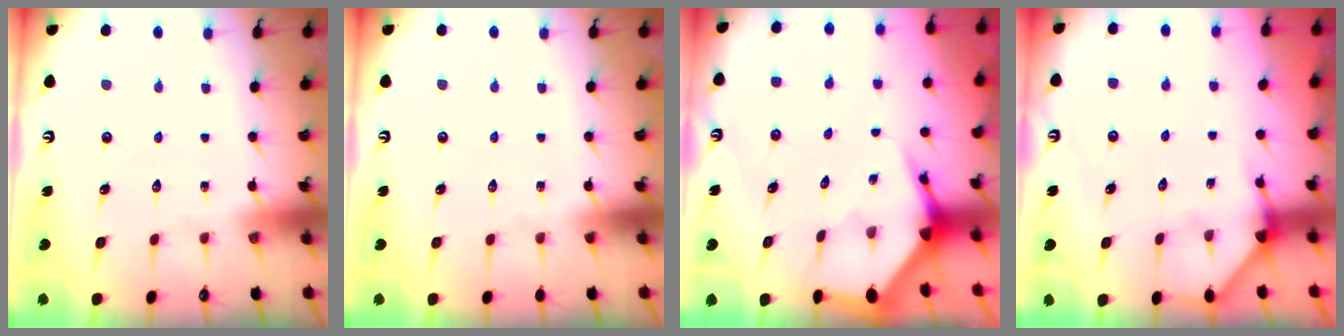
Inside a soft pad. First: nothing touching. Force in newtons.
{"total": 0.0}
{"total": 3.7, "press": 3.7, "slide": 0.5}
{"total": 3.2, "press": 3.1, "slide": 0.4}